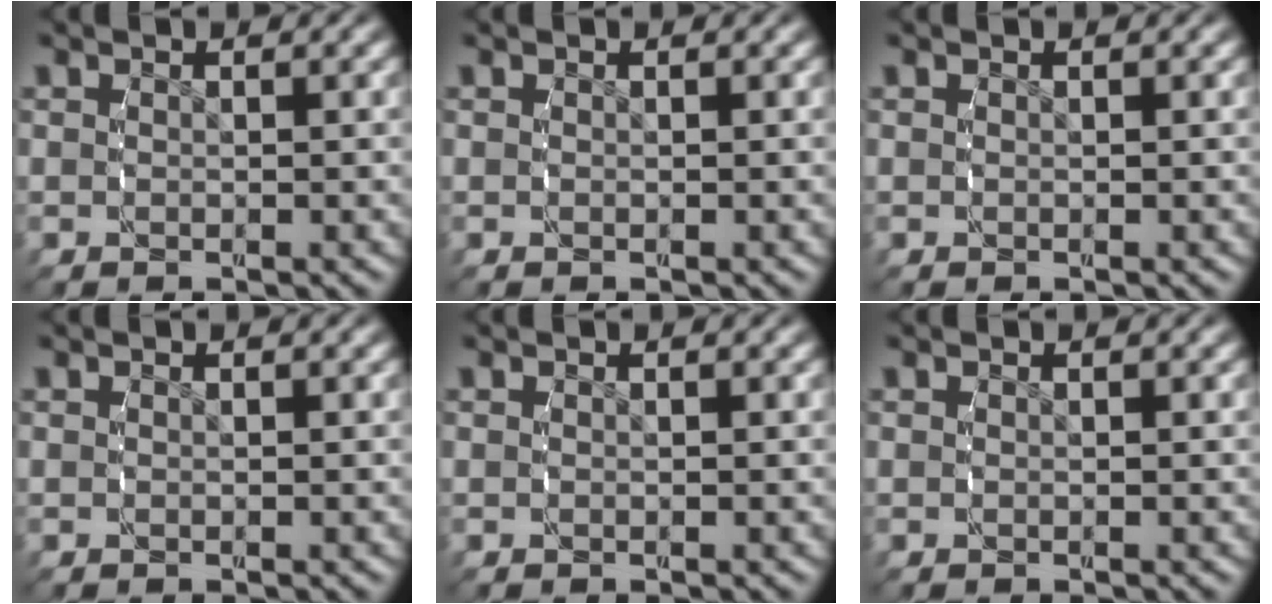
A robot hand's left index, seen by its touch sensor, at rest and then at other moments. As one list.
[{"total": 0.0}, {"total": 0.0}, {"total": 0.0}, {"total": 0.0}, {"total": 0.0}]